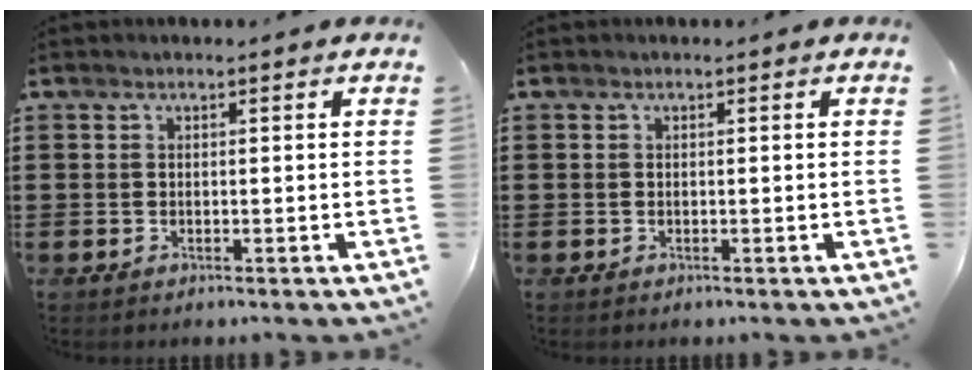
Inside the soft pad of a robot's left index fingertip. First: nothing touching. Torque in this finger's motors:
{"motor_torque": [0.09, -0.09, 0.00, 0.00]}